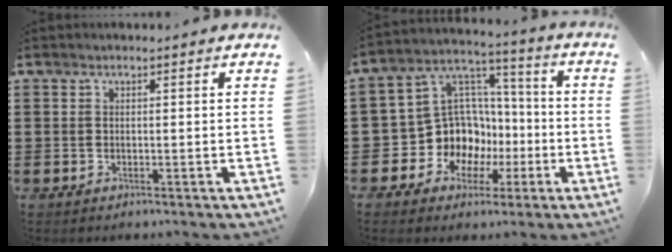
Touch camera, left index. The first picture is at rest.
{"total": 11.7, "force": [-3.2, 10.6, 3.5], "torque": [-0.124, -0.002, -0.051]}